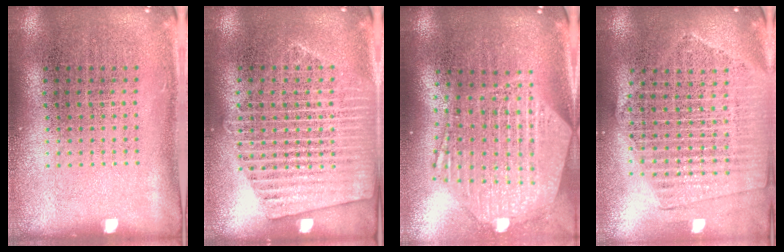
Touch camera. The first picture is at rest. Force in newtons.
{"total": 1.7, "press": 1.6, "slide": 0.4}
{"total": 2.8, "press": 2.2, "slide": 1.7}
{"total": 2.2, "press": 2.0, "slide": 1.0}